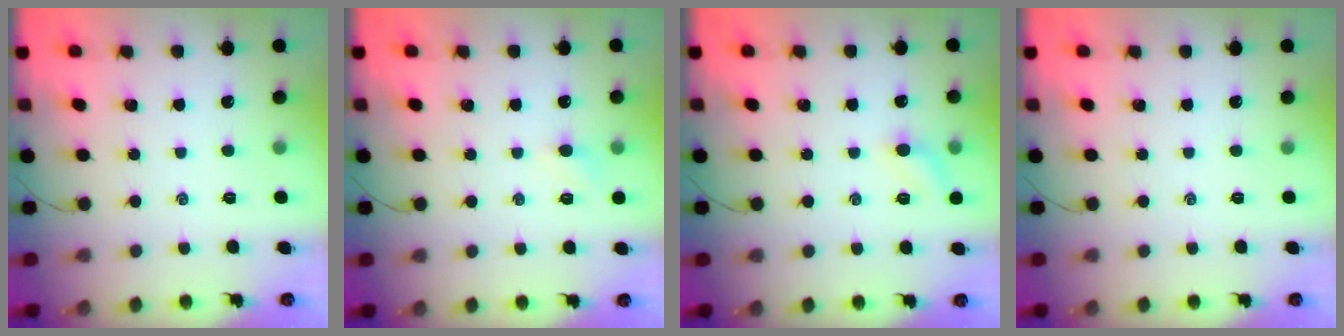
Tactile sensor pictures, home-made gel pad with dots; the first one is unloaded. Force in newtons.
{"total": 2.7, "press": 2.6, "slide": 0.9}
{"total": 6.8, "press": 6.5, "slide": 2.1}
{"total": 0.0}